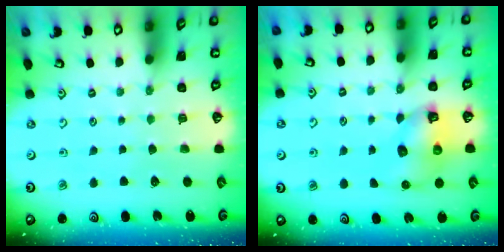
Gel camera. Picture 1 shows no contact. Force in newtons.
{"total": 7.3, "press": 7.3, "slide": 0.9}